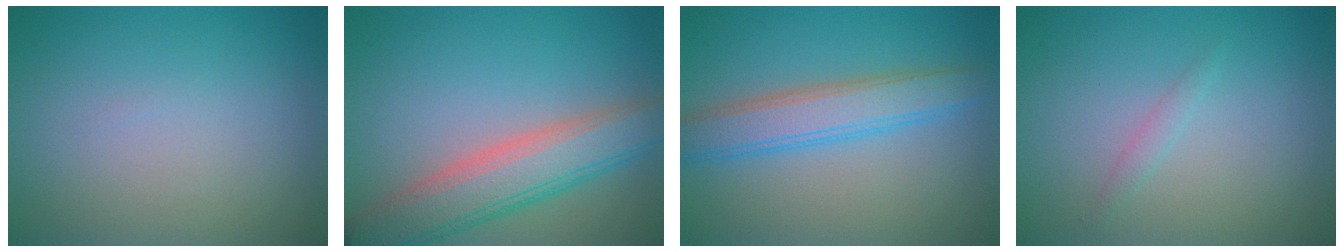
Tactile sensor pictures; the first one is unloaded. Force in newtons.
{"total": 6.6, "press": 6.6, "slide": 0.4}
{"total": 4.5, "press": 4.5, "slide": 0.2}
{"total": 0.8, "press": 0.8, "slide": 0.0}